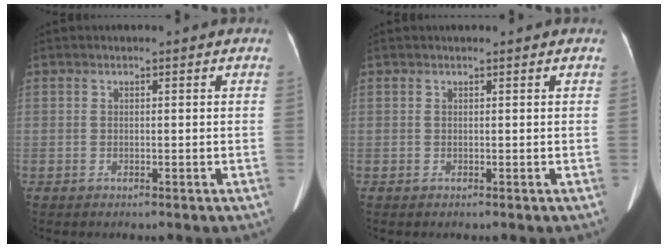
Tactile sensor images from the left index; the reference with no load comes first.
{"total": 0.0}